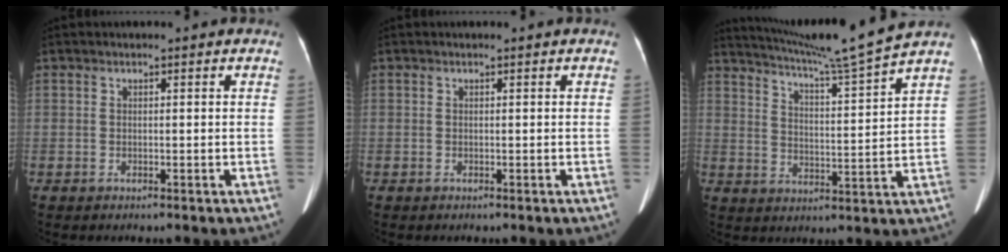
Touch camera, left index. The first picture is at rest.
{"total": 0.0}
{"total": 12.9, "force": [11.7, -3.3, 4.4], "torque": [-0.084, -0.039, 0.183]}